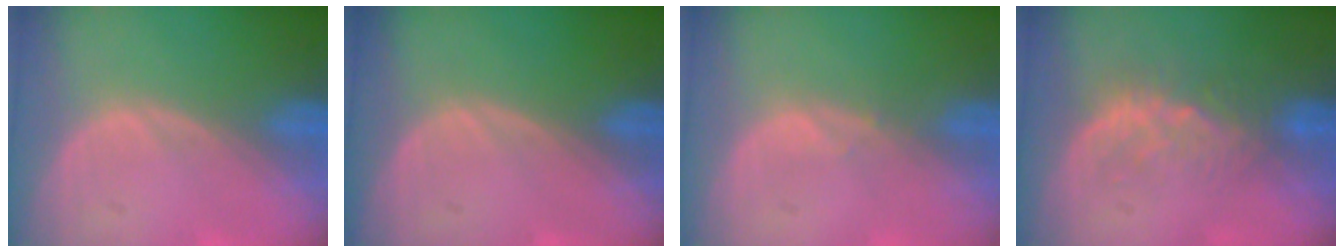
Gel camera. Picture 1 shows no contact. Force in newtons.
{"total": 0.0}
{"total": 0.5, "press": 0.5, "slide": 0.2}
{"total": 4.8, "press": 4.3, "slide": 2.1}